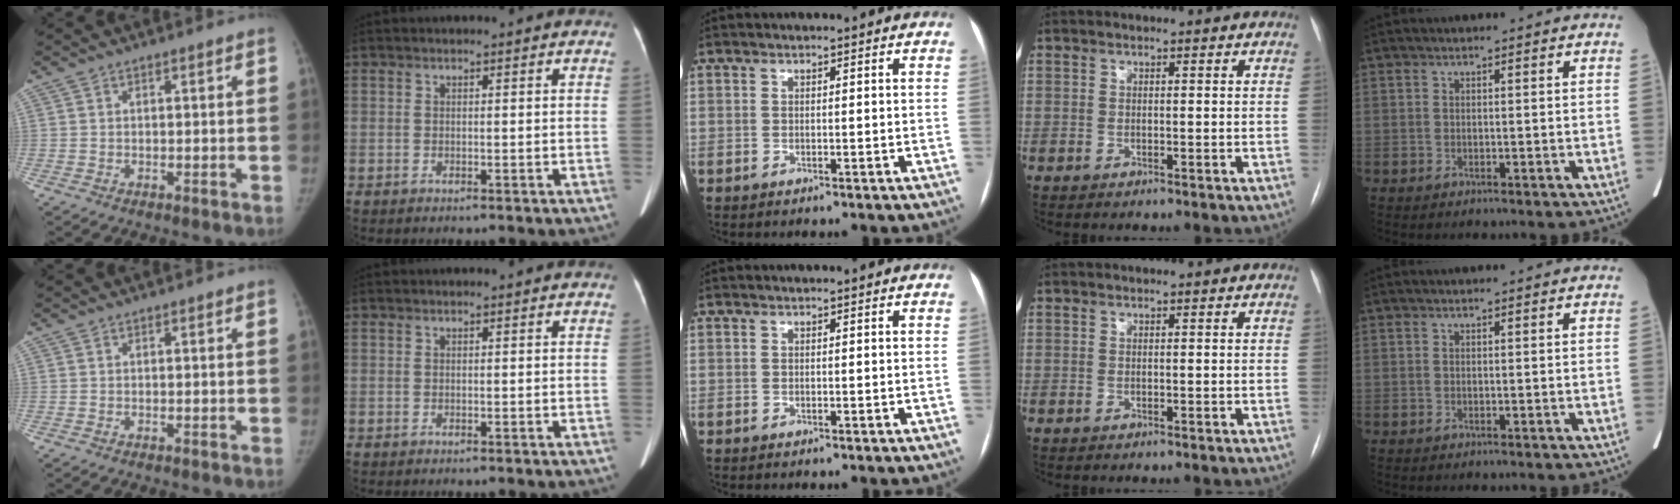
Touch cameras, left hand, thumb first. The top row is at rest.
{}